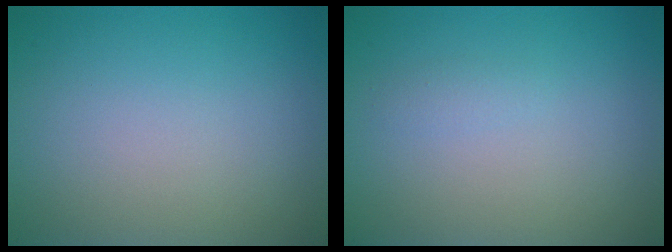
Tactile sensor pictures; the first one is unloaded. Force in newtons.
{"total": 0.6, "press": 0.6, "slide": 0.0}